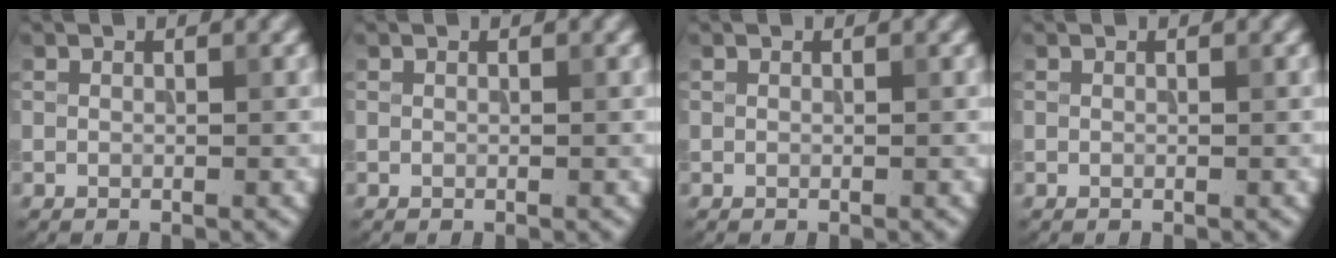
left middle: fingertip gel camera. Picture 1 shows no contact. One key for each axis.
{"total": 0.0}
{"total": 0.0}
{"total": 0.0}